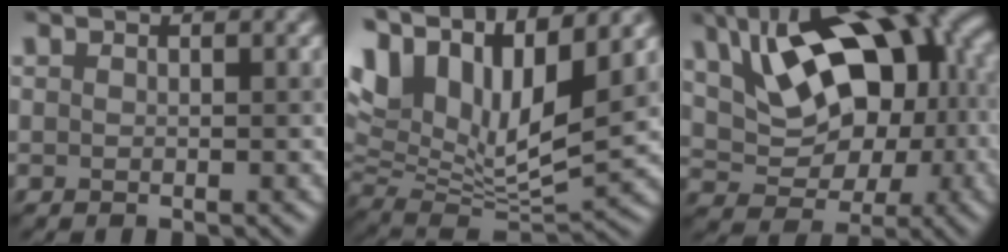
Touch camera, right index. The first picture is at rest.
{"total": 14.4, "force": [6.9, 6.4, 10.9], "torque": [-0.231, 0.027, 0.119]}
{"total": 14.0, "force": [4.5, 7.9, 10.6], "torque": [-0.157, 0.007, 0.083]}